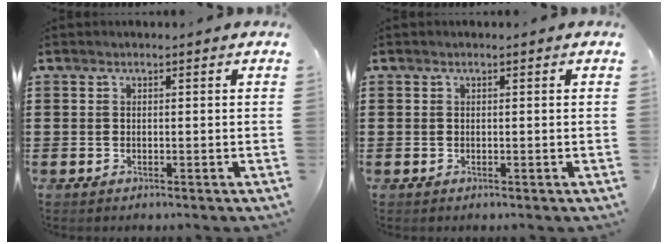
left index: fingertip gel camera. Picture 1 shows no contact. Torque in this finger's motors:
{"motor_torque": [0.02, -0.11, -0.01, 0.02]}